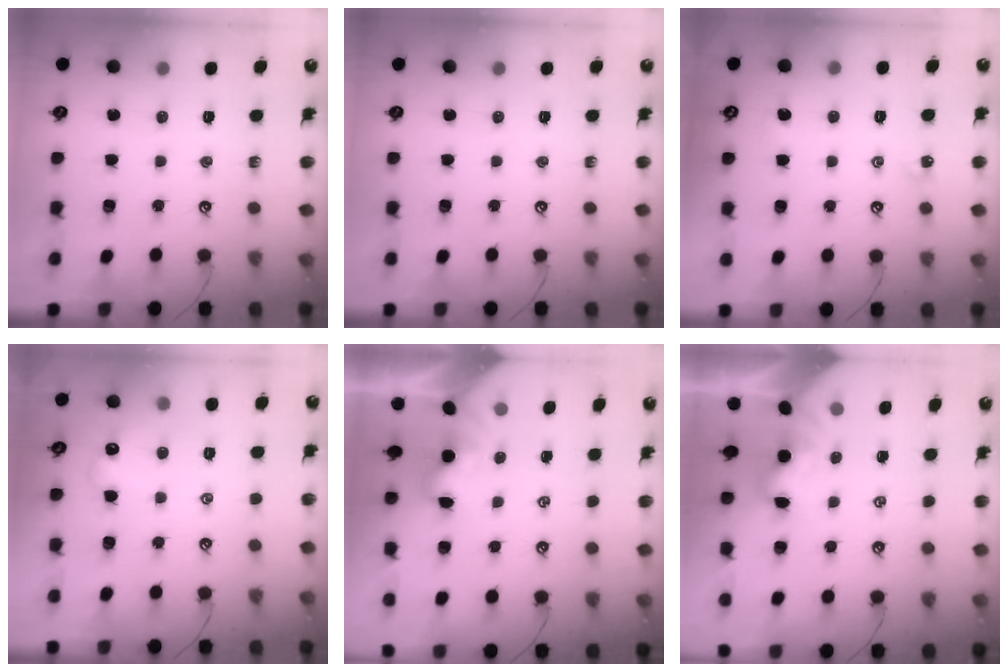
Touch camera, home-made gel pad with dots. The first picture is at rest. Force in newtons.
{"total": 0.0}
{"total": 2.2, "press": 2.2, "slide": 0.4}
{"total": 1.7, "press": 1.6, "slide": 0.4}
{"total": 2.0, "press": 1.9, "slide": 0.5}
{"total": 1.9, "press": 1.8, "slide": 0.5}